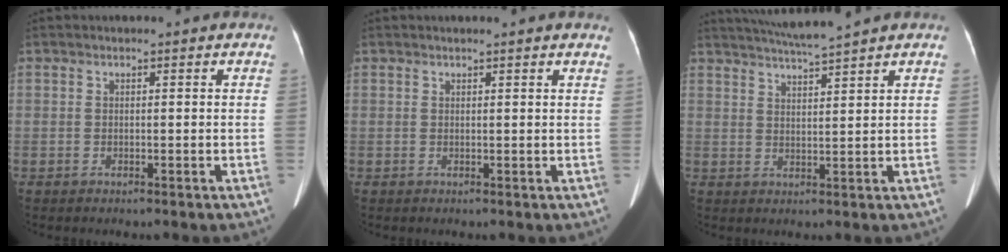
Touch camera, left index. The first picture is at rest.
{"total": 2.5, "force": [2.2, -0.1, 1.1], "torque": [-0.016, 0.008, 0.020]}
{"total": 6.3, "force": [5.7, -1.5, 2.3], "torque": [-0.044, 0.007, 0.097]}